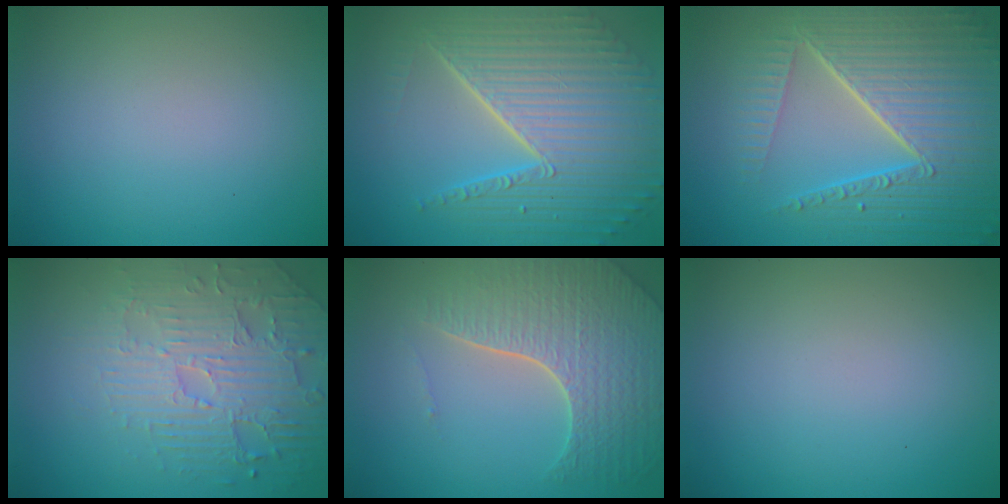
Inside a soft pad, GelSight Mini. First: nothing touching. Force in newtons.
{"total": 10.1, "press": 6.5, "slide": 7.7}
{"total": 8.6, "press": 6.0, "slide": 6.2}
{"total": 4.4, "press": 4.1, "slide": 1.5}
{"total": 7.1, "press": 5.3, "slide": 4.6}
{"total": 0.0}